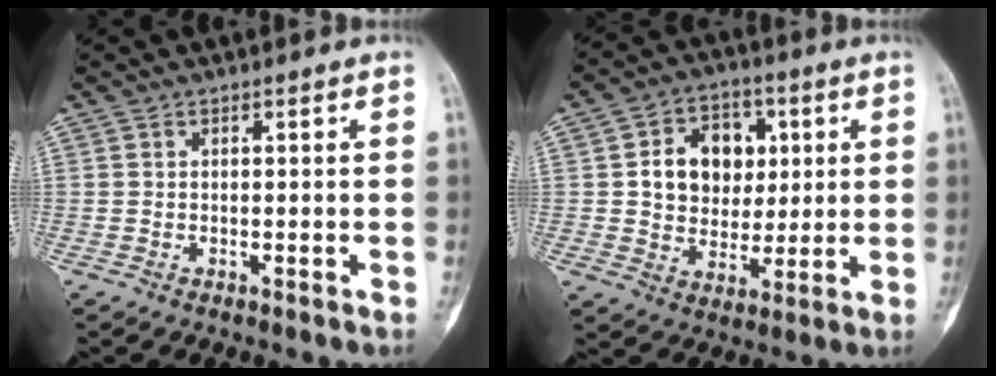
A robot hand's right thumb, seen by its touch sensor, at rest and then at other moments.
{"total": 12.5, "force": [2.5, 9.9, 7.2], "torque": [-0.063, 0.002, 0.042]}